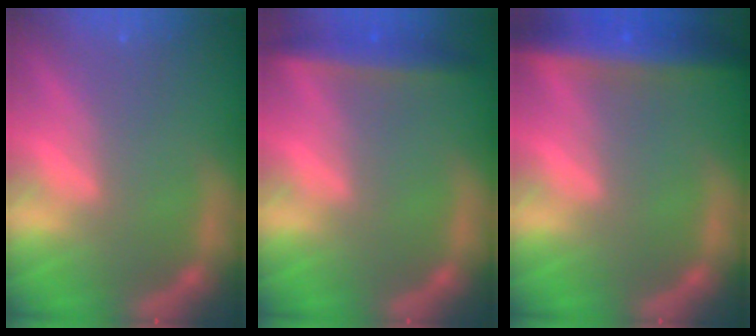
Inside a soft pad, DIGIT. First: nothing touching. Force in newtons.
{"total": 4.0}
{"total": 7.5}